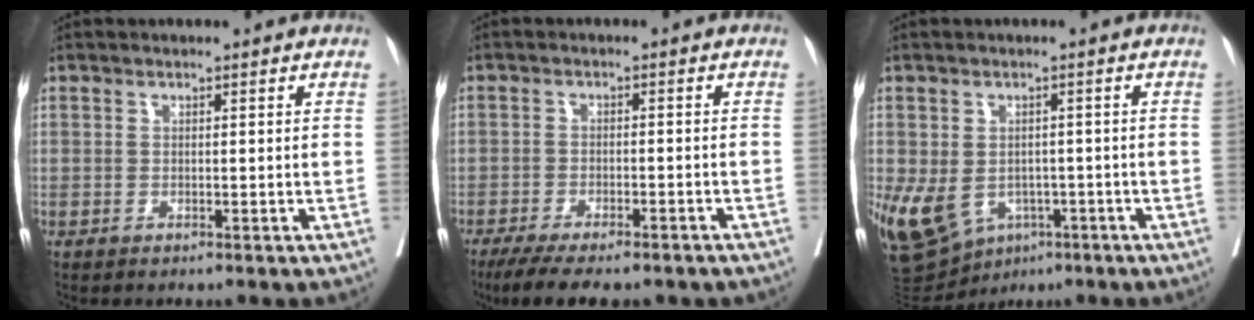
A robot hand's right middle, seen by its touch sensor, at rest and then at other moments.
{"total": 13.0, "force": [-10.1, 3.9, 7.2], "torque": [-0.119, -0.012, -0.143]}
{"total": 12.4, "force": [-4.9, 9.0, 6.9], "torque": [-0.149, 0.000, -0.066]}